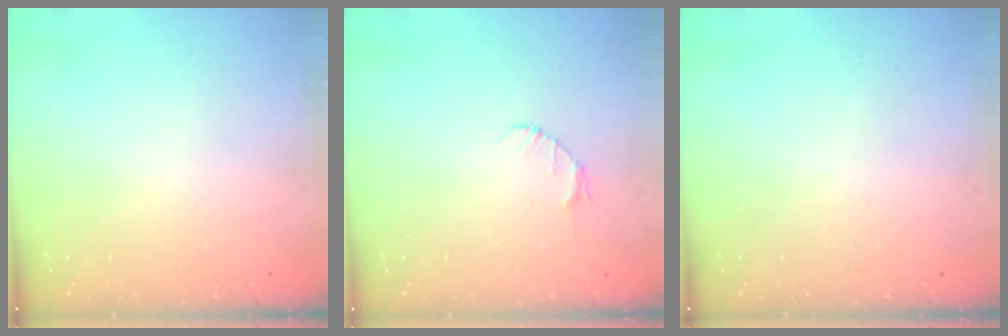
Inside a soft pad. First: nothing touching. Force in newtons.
{"total": 2.6, "press": 2.6, "slide": 0.3}
{"total": 0.0}